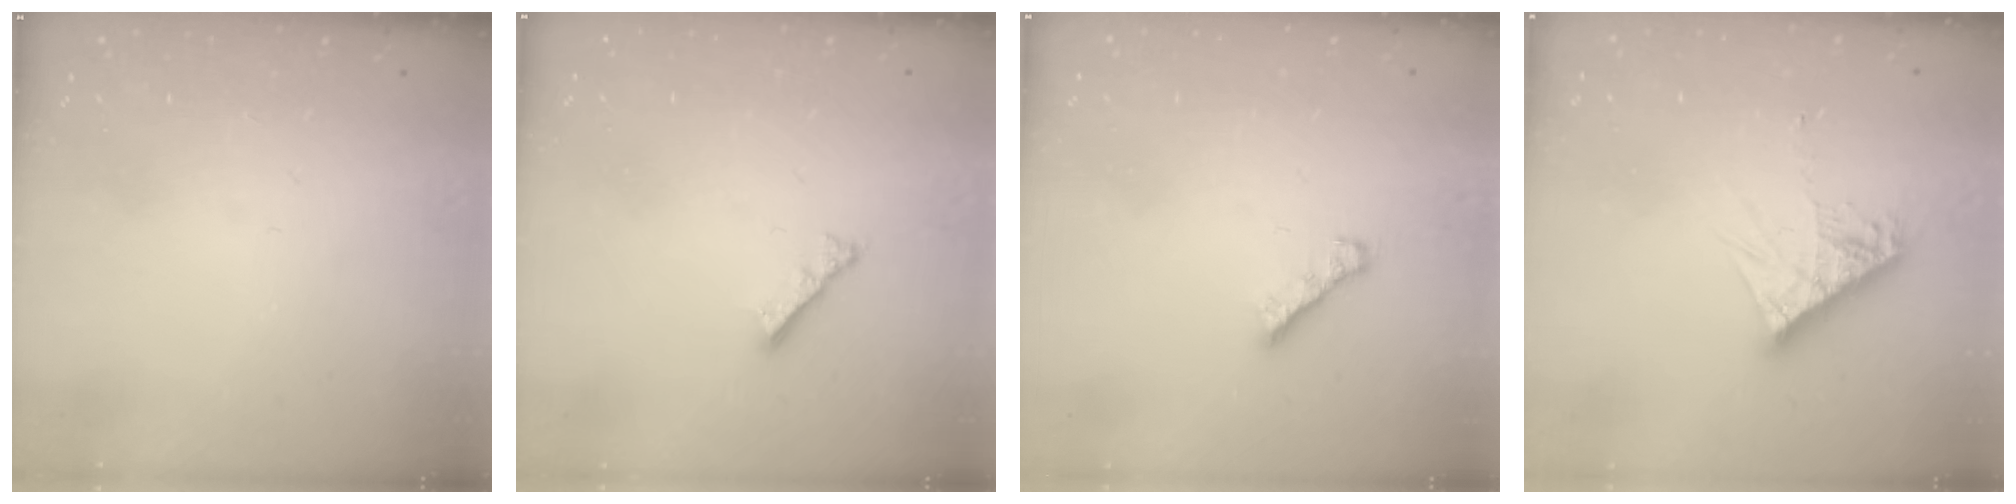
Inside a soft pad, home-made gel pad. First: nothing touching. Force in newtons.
{"total": 3.0, "press": 3.0, "slide": 0.6}
{"total": 1.9, "press": 1.8, "slide": 0.6}
{"total": 9.6, "press": 9.6, "slide": 0.7}